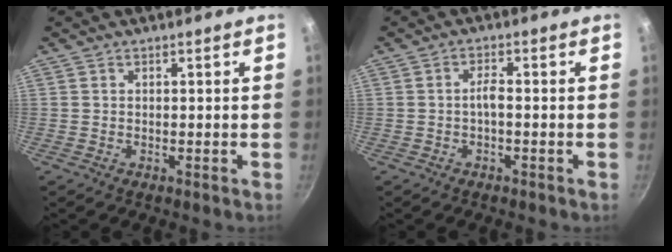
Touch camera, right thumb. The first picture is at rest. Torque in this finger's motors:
{"motor_torque": [0.13, 0.24, 0.57, 0.17, 0.01]}